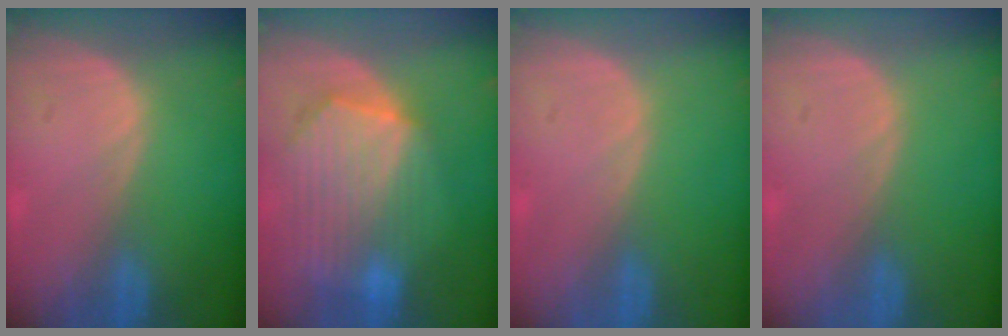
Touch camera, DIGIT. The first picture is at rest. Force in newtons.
{"total": 10.3, "press": 8.9, "slide": 5.1}
{"total": 0.0}
{"total": 0.0}